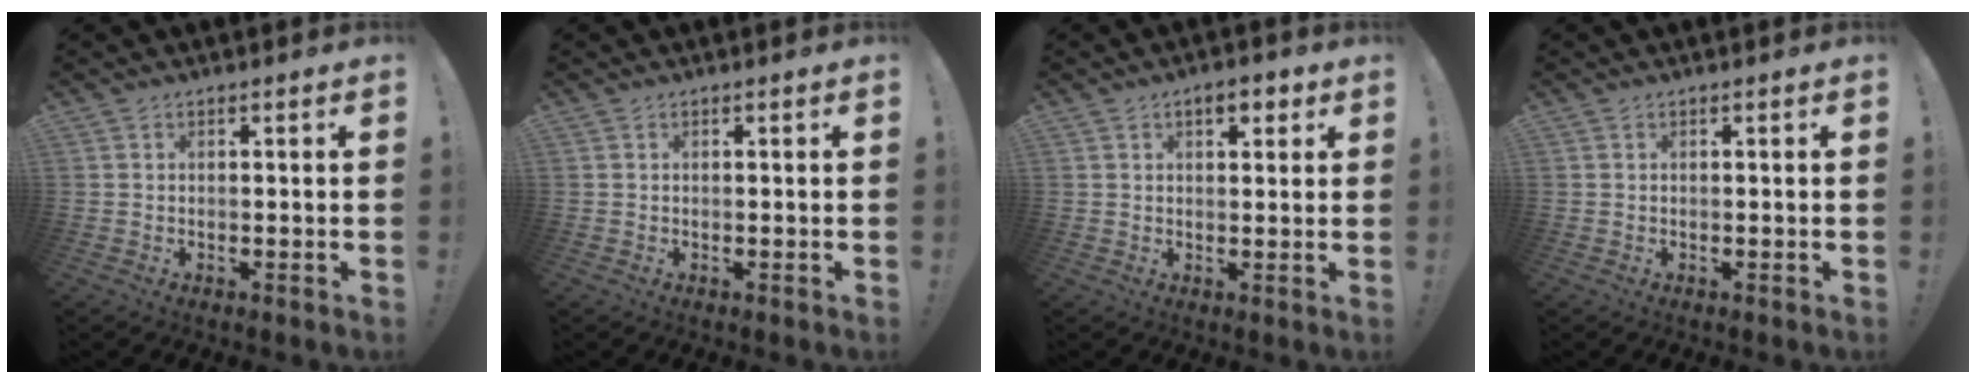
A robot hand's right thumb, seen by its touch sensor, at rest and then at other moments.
{"total": 0.0}
{"total": 4.6, "force": [2.6, 2.4, 3.0], "torque": [-0.026, -0.010, 0.039]}
{"total": 0.0}